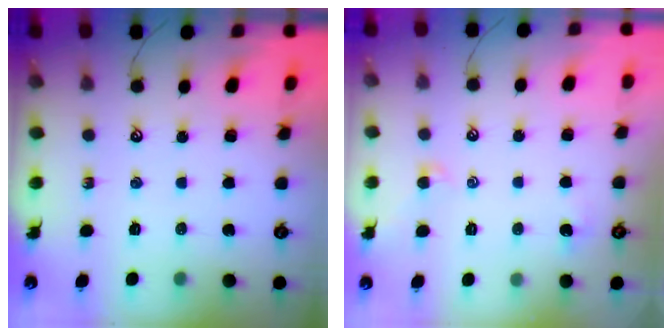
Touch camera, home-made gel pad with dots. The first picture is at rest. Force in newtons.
{"total": 1.4, "press": 1.3, "slide": 0.6}